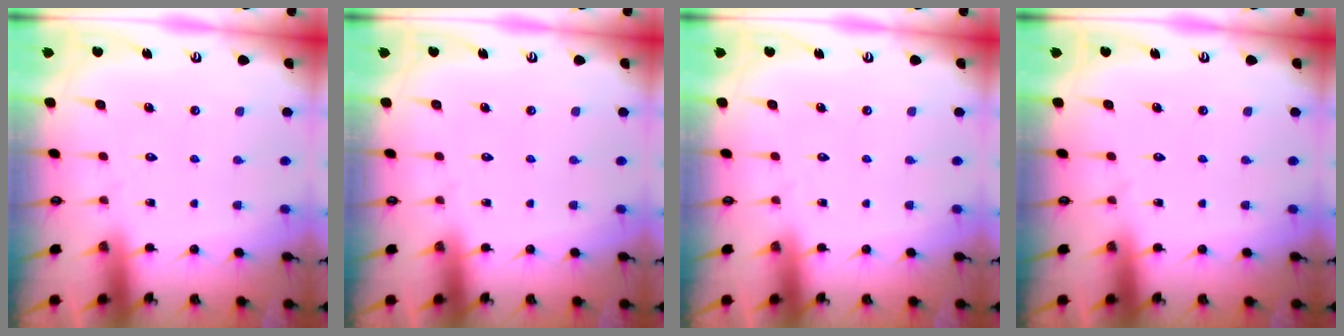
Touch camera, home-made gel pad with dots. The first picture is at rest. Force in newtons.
{"total": 0.0}
{"total": 0.0}
{"total": 0.0}